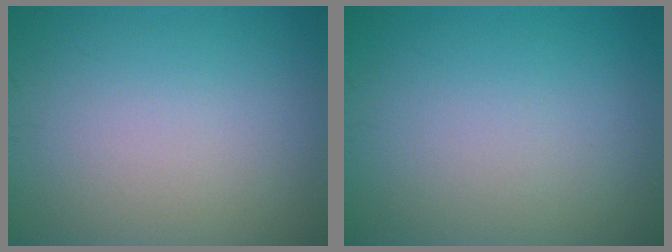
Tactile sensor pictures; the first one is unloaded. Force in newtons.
{"total": 0.0}